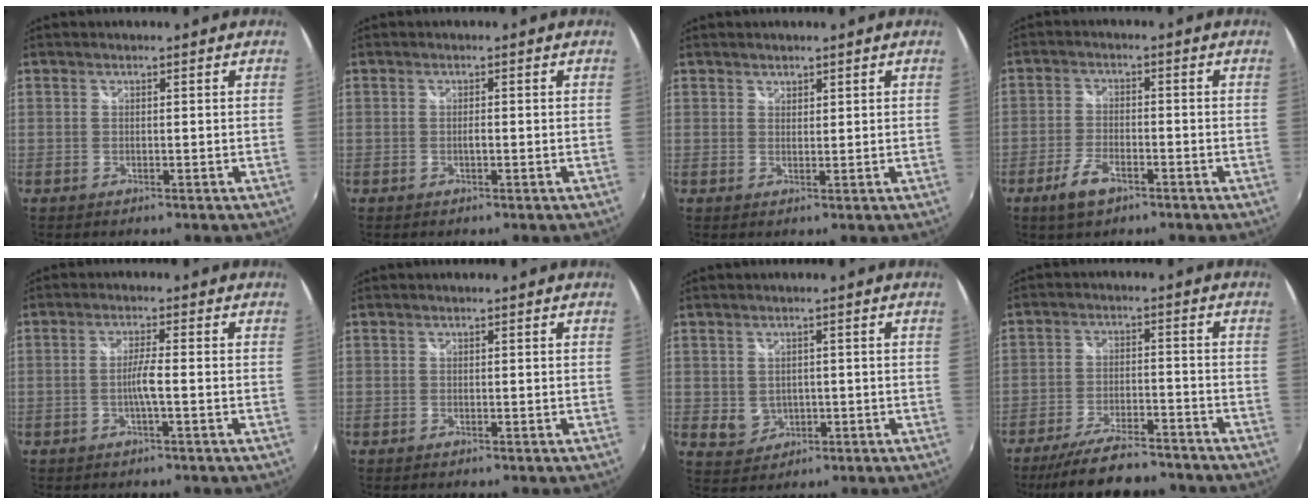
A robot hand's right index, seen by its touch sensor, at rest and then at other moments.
{"total": 0.8, "force": [-0.3, 0.2, 0.7], "torque": [-0.014, 0.000, -0.005]}
{"total": 1.3, "force": [1.1, 0.7, 0.1], "torque": [0.002, 0.001, 0.018]}
{"total": 6.0, "force": [-3.7, 2.6, 3.8], "torque": [-0.093, -0.007, -0.068]}
{"total": 3.1, "force": [-1.0, -0.4, 2.9], "torque": [-0.055, 0.000, -0.020]}
{"total": 0.0}
{"total": 4.0, "force": [-0.2, 3.6, 1.6], "torque": [-0.035, 0.001, 0.007]}
{"total": 13.9, "force": [-11.9, 4.0, 5.9], "torque": [-0.128, -0.003, -0.178]}